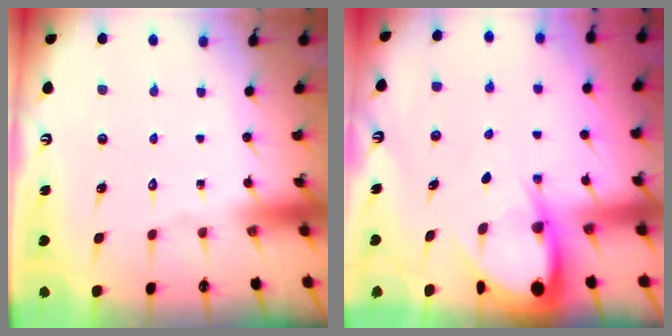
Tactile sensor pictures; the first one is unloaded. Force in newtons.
{"total": 6.0, "press": 6.0, "slide": 0.7}